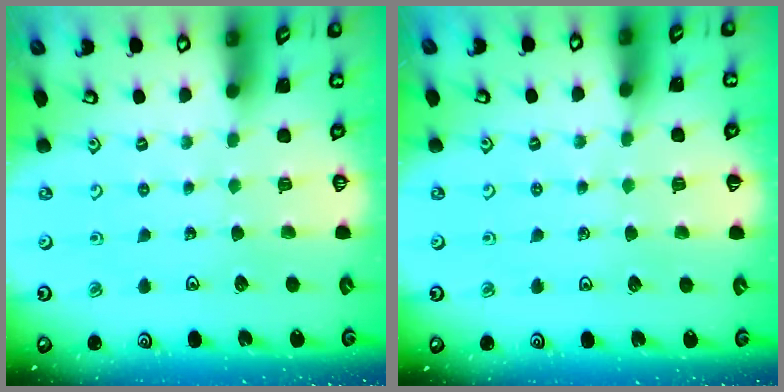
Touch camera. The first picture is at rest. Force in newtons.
{"total": 2.5, "press": 2.5, "slide": 0.5}